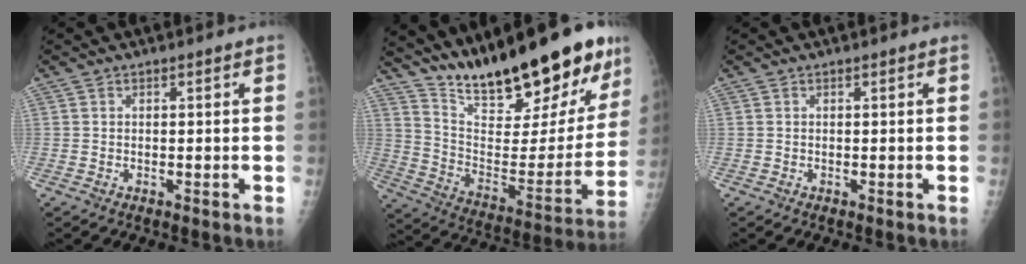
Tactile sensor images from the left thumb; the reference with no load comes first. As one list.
[{"total": 27.2, "force": [20.5, 7.7, 16.2], "torque": [-0.212, -0.091, 0.318]}, {"total": 0.0}]